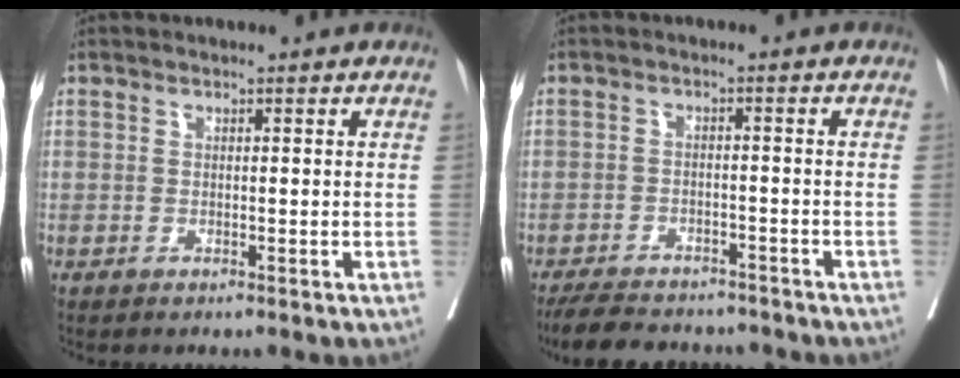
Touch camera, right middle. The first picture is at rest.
{"total": 11.4, "force": [-10.3, 3.3, 3.8], "torque": [-0.066, -0.001, -0.141]}